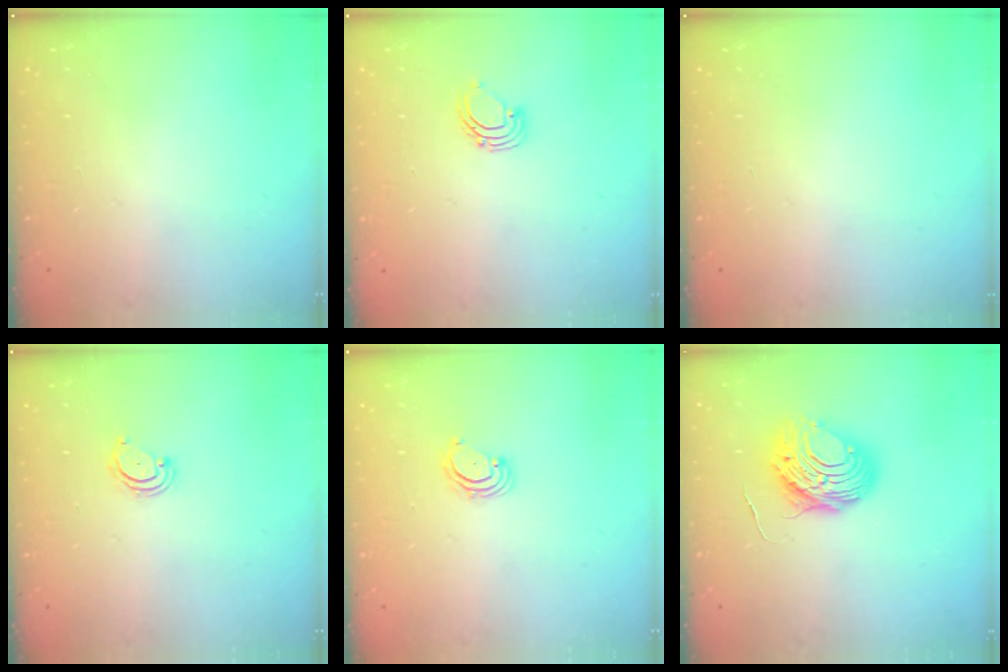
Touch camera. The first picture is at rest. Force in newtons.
{"total": 2.6, "press": 2.6, "slide": 0.2}
{"total": 0.0}
{"total": 2.8, "press": 2.8, "slide": 0.3}
{"total": 2.6, "press": 2.6, "slide": 0.3}
{"total": 11.1, "press": 11.1, "slide": 0.9}